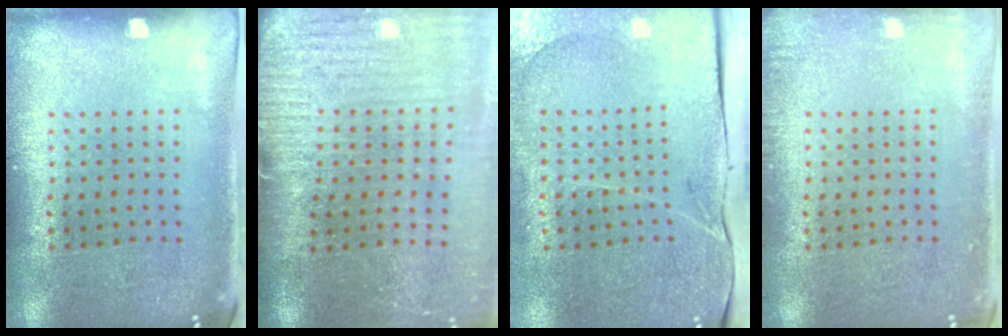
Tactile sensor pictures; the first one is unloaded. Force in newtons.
{"total": 3.8, "press": 3.3, "slide": 1.9}
{"total": 3.4, "press": 3.3, "slide": 0.9}
{"total": 1.3, "press": 1.2, "slide": 0.2}